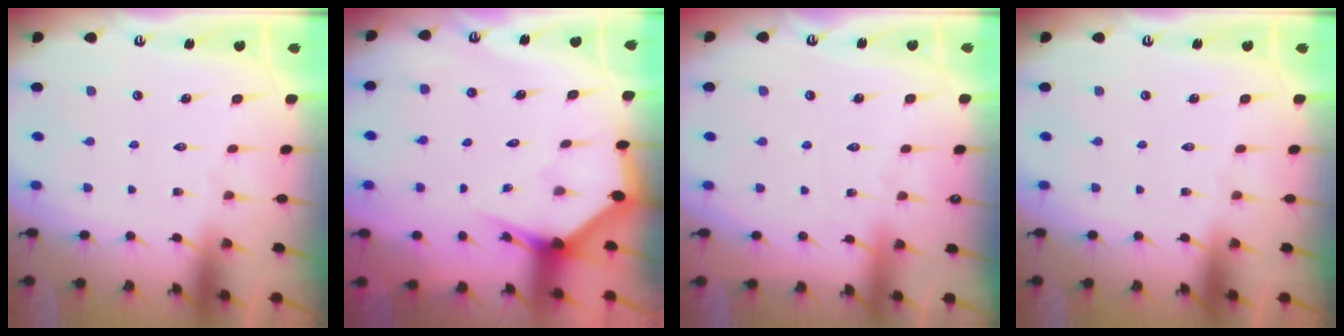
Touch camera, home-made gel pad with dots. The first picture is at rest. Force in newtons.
{"total": 2.9, "press": 2.9, "slide": 0.2}
{"total": 2.2, "press": 2.2, "slide": 0.3}
{"total": 0.0}